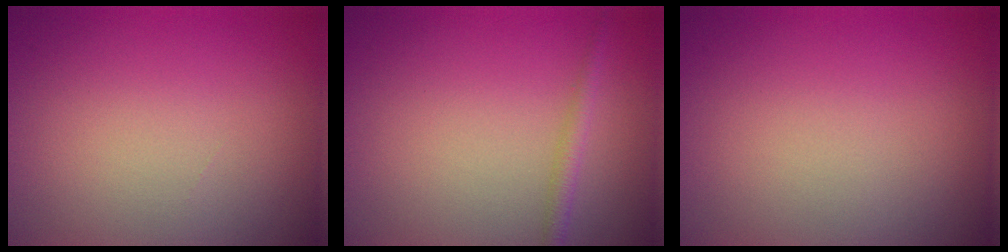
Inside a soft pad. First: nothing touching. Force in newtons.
{"total": 1.4, "press": 1.4, "slide": 0.1}
{"total": 0.0}